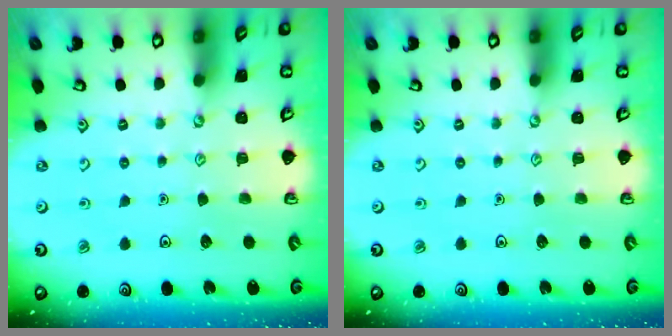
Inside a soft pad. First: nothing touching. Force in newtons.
{"total": 0.0}